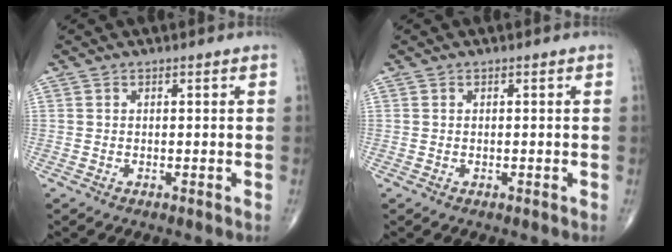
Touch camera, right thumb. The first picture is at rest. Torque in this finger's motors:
{"motor_torque": [0.11, -0.02, -0.25, -0.11, 0.06]}